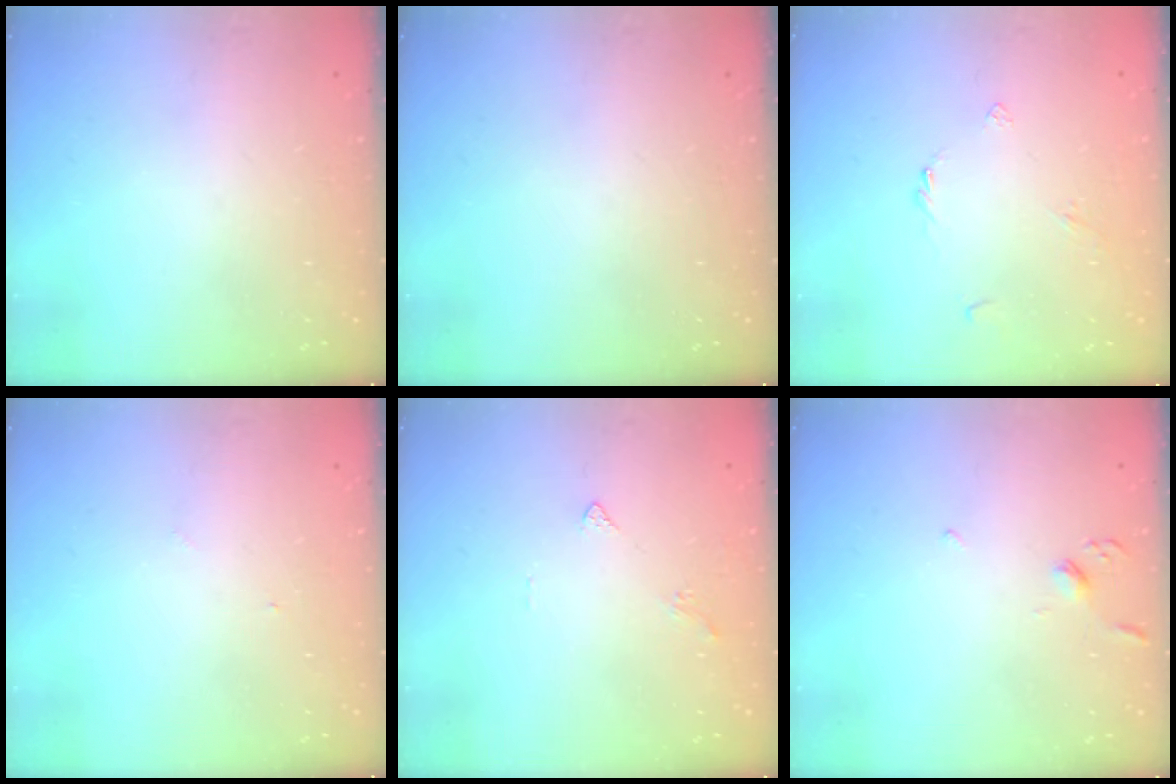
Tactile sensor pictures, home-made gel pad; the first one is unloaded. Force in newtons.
{"total": 0.0}
{"total": 2.4, "press": 2.4, "slide": 0.5}
{"total": 2.8, "press": 2.8, "slide": 0.3}
{"total": 2.0, "press": 1.9, "slide": 0.6}
{"total": 2.9, "press": 2.8, "slide": 0.7}